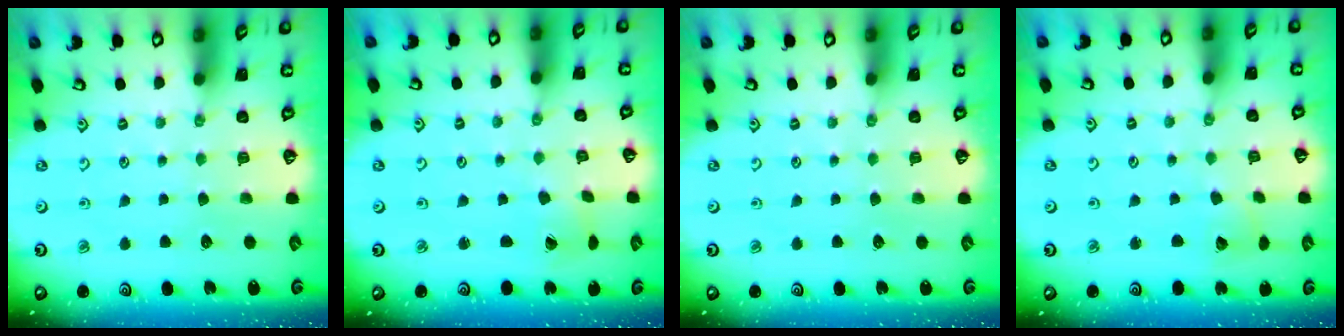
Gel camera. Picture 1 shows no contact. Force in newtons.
{"total": 1.2, "press": 1.1, "slide": 0.3}
{"total": 0.0}
{"total": 2.8, "press": 2.8, "slide": 0.4}